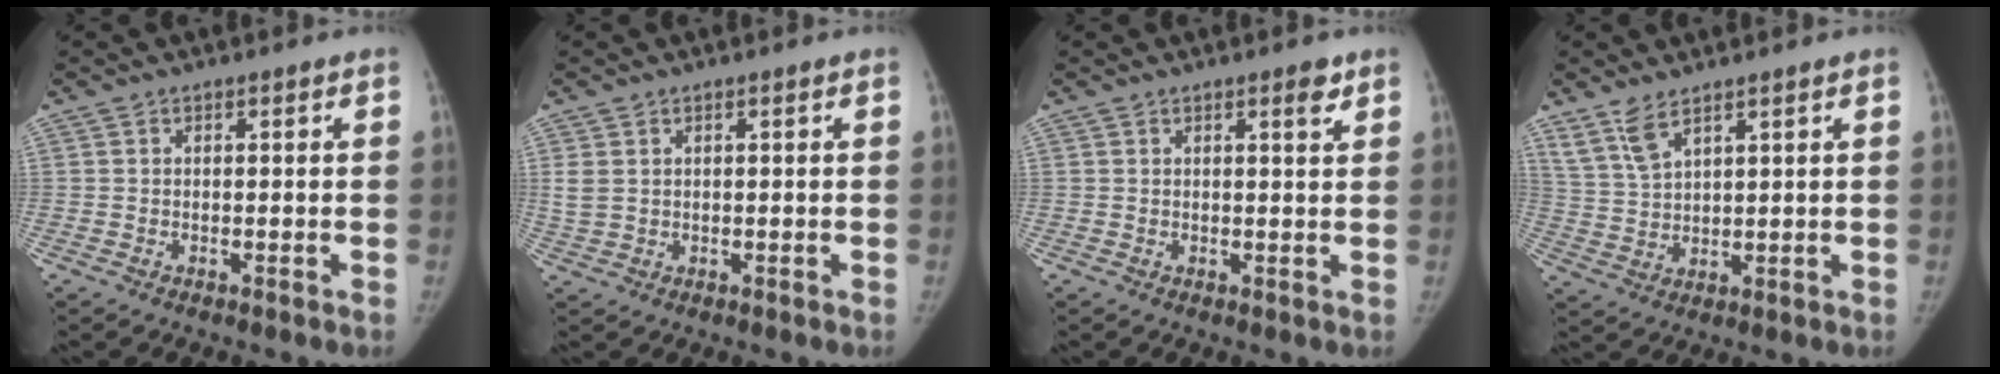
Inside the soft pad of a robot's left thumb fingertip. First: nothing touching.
{"total": 2.7, "force": [0.8, 2.1, 1.5], "torque": [-0.041, 0.001, 0.022]}
{"total": 2.1, "force": [1.3, 0.5, 1.6], "torque": [-0.017, -0.008, 0.018]}
{"total": 5.3, "force": [4.0, 1.7, 3.1], "torque": [-0.063, -0.016, 0.088]}